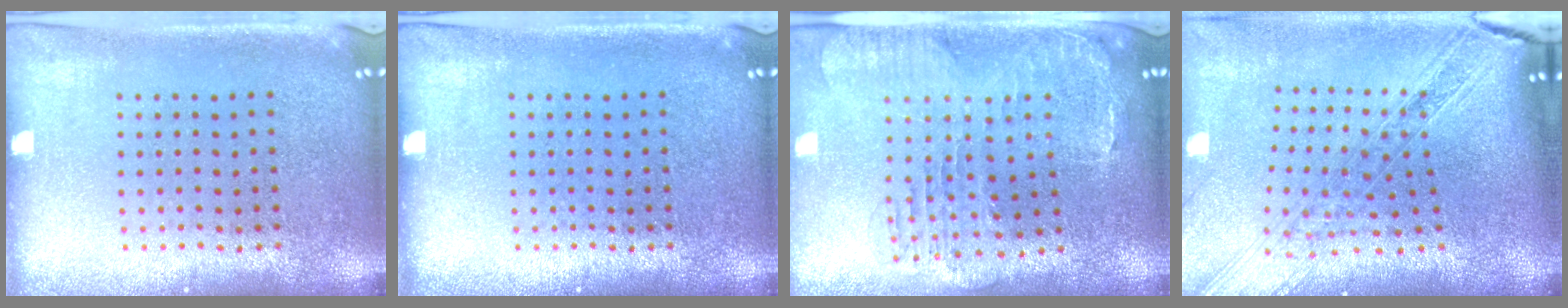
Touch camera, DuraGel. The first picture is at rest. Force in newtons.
{"total": 0.0}
{"total": 1.4, "press": 1.4, "slide": 0.5}
{"total": 2.5, "press": 2.1, "slide": 1.3}